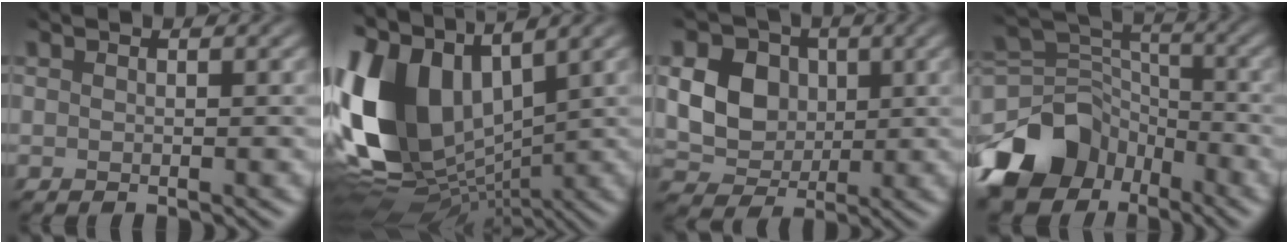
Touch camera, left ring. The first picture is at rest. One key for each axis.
{"total": 14.6, "fx": 1.5, "fy": 9.5, "fz": 10.9, "tx": -0.269, "ty": 0.010, "tz": 0.033}
{"total": 5.9, "fx": 0.1, "fy": 5.0, "fz": 3.2, "tx": -0.073, "ty": -0.001, "tz": -0.004}
{"total": 10.5, "fx": -7.1, "fy": 6.9, "fz": 3.8, "tx": -0.087, "ty": -0.016, "tz": -0.130}